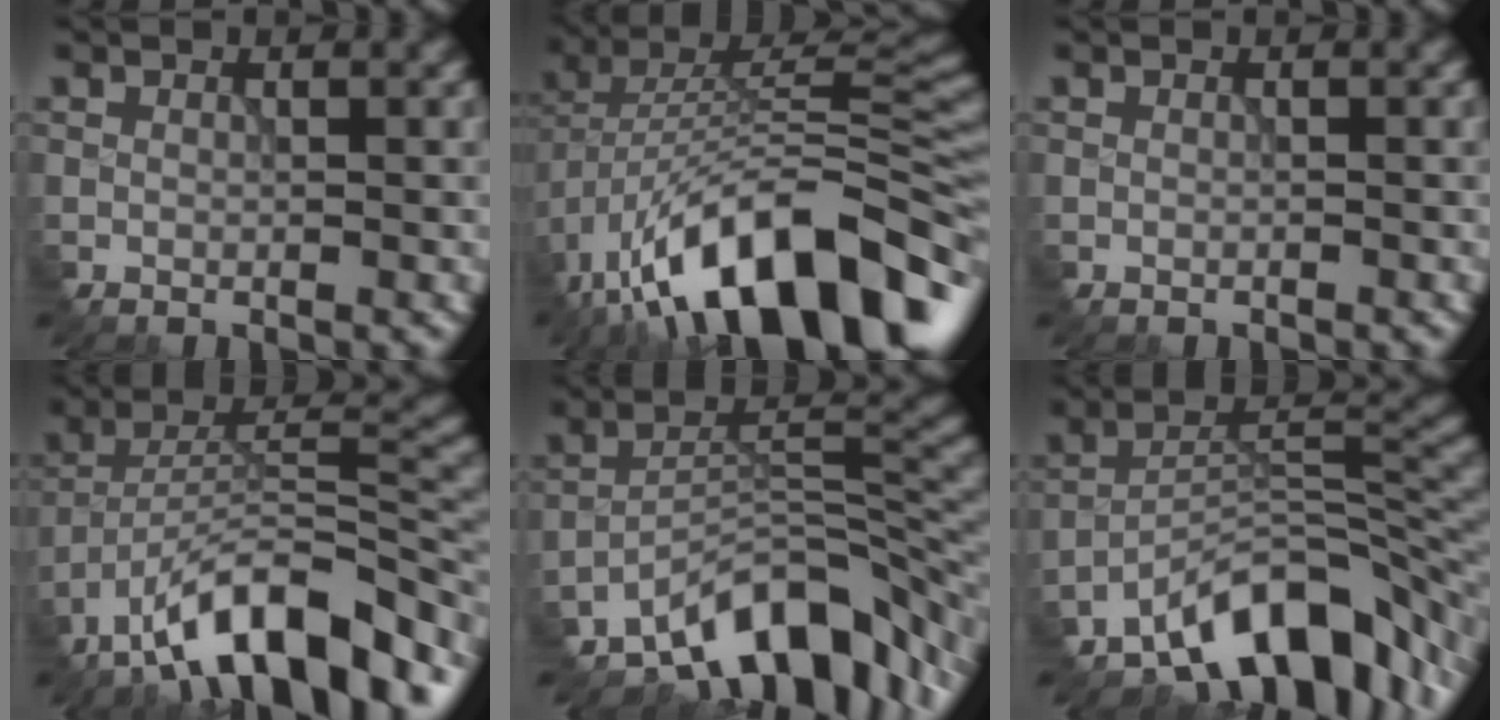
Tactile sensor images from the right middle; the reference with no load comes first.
{"total": 15.2, "force": [-8.0, 6.2, 11.3], "torque": [-0.188, 0.030, -0.145]}
{"total": 0.0}
{"total": 13.9, "force": [-9.4, 4.9, 9.0], "torque": [-0.138, 0.017, -0.162]}
{"total": 10.2, "force": [-7.3, 3.9, 6.0], "torque": [-0.084, 0.010, -0.139]}
{"total": 10.0, "force": [-7.1, 3.8, 6.0], "torque": [-0.085, 0.007, -0.135]}